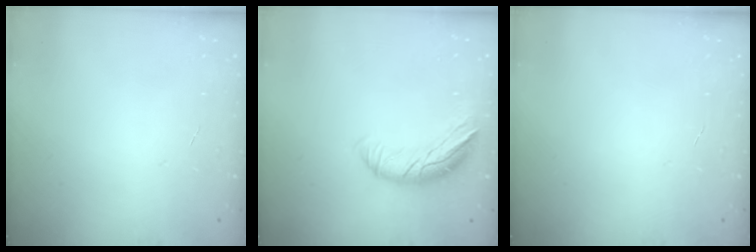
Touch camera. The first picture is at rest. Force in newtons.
{"total": 10.4, "press": 10.2, "slide": 1.7}
{"total": 0.0}